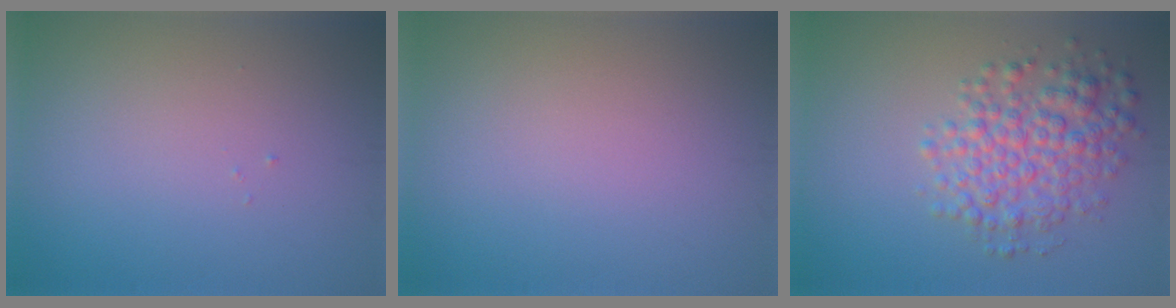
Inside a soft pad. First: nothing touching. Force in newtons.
{"total": 0.0}
{"total": 5.1, "press": 5.1, "slide": 0.1}